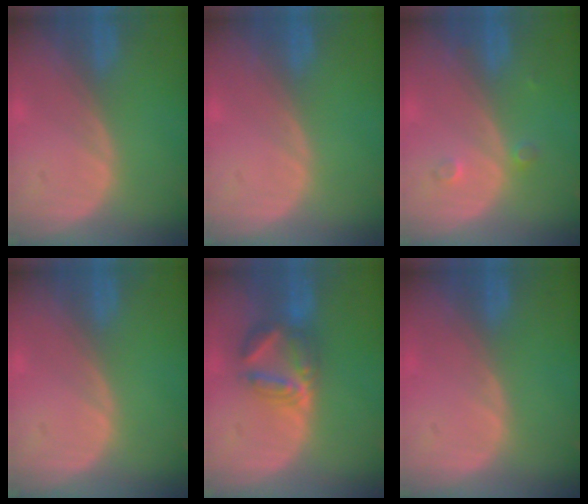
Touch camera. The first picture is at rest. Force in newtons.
{"total": 0.0}
{"total": 1.9, "press": 1.6, "slide": 1.0}
{"total": 0.0}
{"total": 5.9, "press": 5.9, "slide": 0.2}
{"total": 0.5, "press": 0.0, "slide": 0.5}